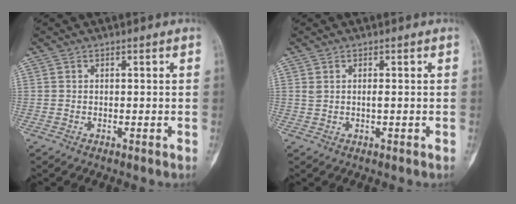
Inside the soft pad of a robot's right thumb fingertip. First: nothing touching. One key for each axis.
{"total": 1.4, "fx": 0.4, "fy": 0.5, "fz": 1.3, "tx": -0.031, "ty": 0.006, "tz": 0.013}